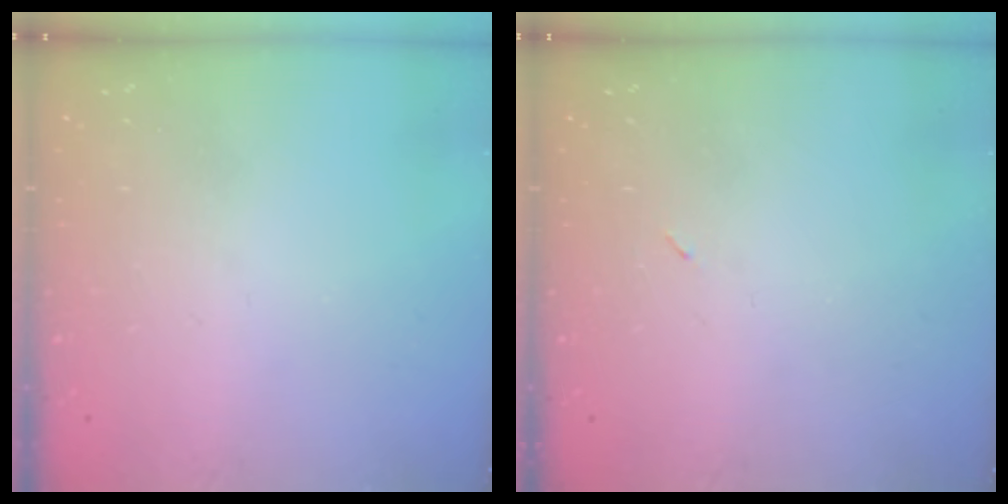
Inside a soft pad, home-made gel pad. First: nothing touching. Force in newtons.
{"total": 2.2, "press": 2.1, "slide": 0.9}